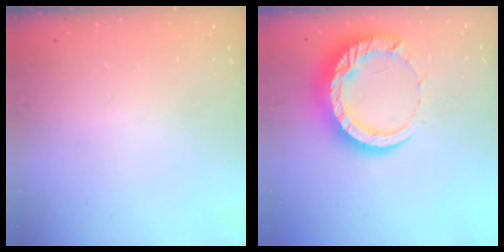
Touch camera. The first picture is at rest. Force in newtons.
{"total": 14.0, "press": 14.0, "slide": 1.2}